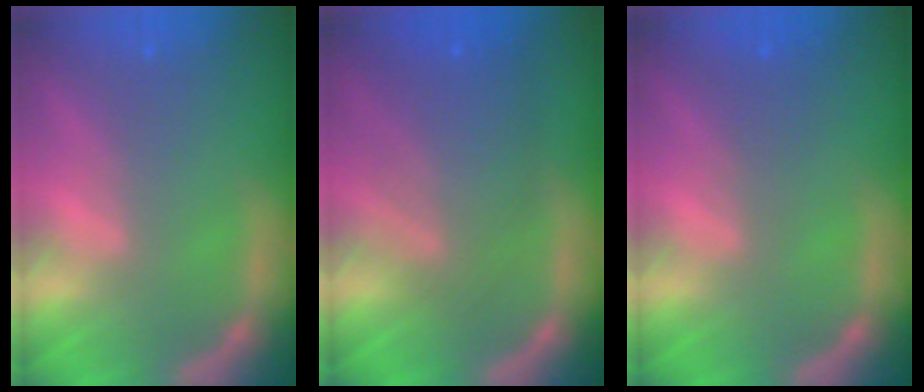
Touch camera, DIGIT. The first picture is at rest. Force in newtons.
{"total": 7.1}
{"total": 1.5}